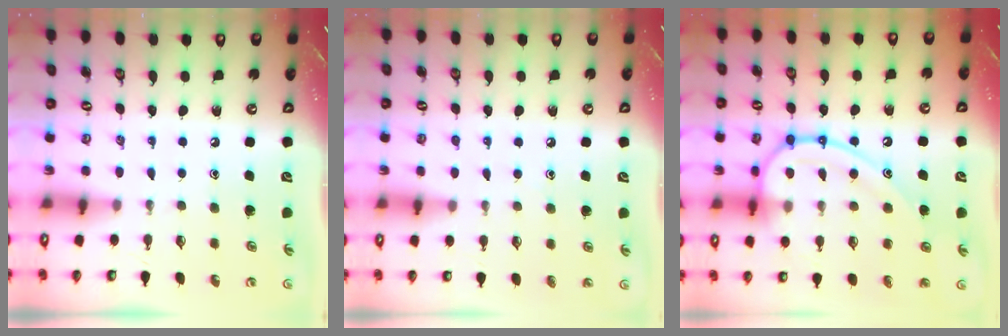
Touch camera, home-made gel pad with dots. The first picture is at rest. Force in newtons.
{"total": 3.9, "press": 3.9, "slide": 0.4}
{"total": 17.3, "press": 17.2, "slide": 1.9}